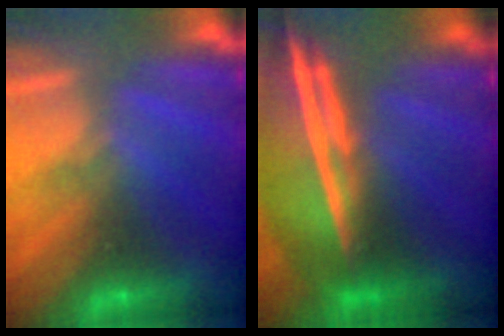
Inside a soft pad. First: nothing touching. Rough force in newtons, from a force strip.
{"total": 7.5}